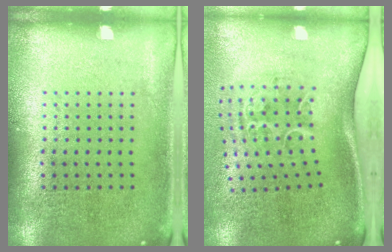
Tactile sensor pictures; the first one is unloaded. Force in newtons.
{"total": 2.2, "press": 1.3, "slide": 1.8}